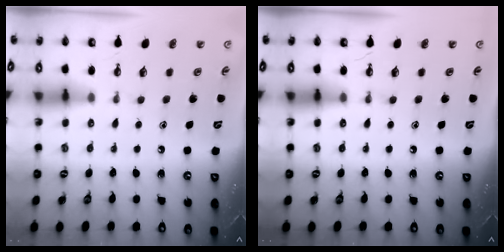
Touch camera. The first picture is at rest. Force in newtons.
{"total": 0.0}